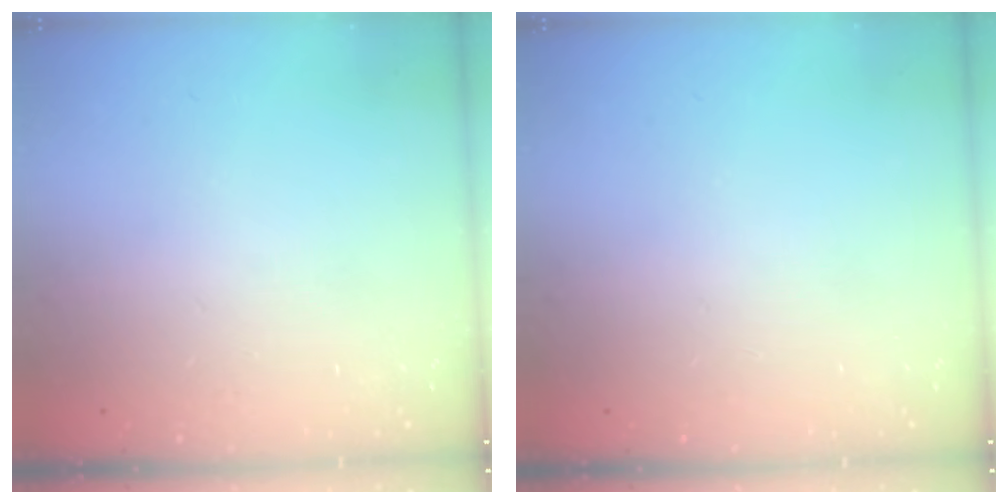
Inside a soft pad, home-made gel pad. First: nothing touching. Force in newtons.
{"total": 0.0}